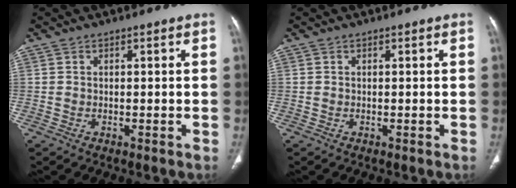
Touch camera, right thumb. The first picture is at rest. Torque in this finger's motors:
{"motor_torque": [0.00, 0.00, 0.01, 0.01, 0.01]}